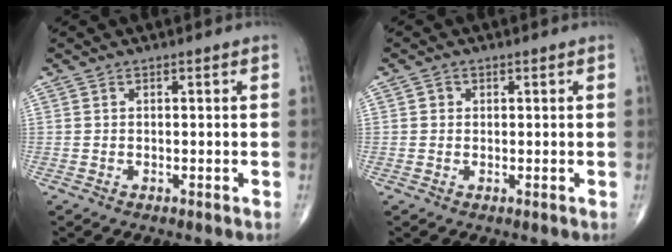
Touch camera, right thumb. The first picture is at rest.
{"total": 1.1, "force": [0.2, 1.0, 0.3], "torque": [0.000, 0.001, 0.002]}